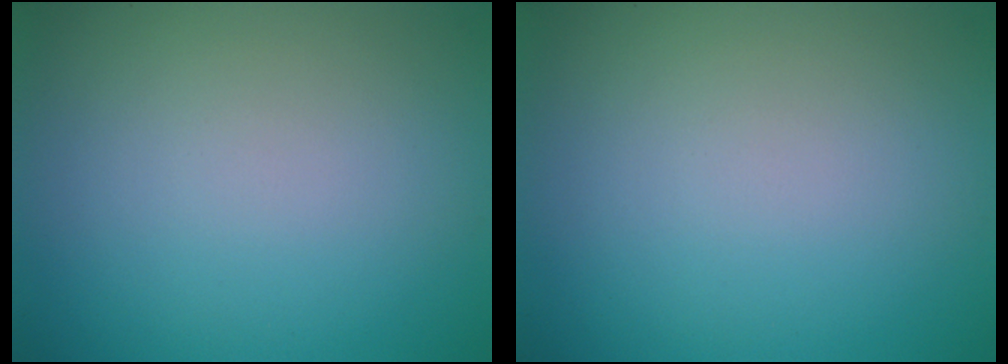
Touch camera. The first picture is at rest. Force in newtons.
{"total": 0.0}